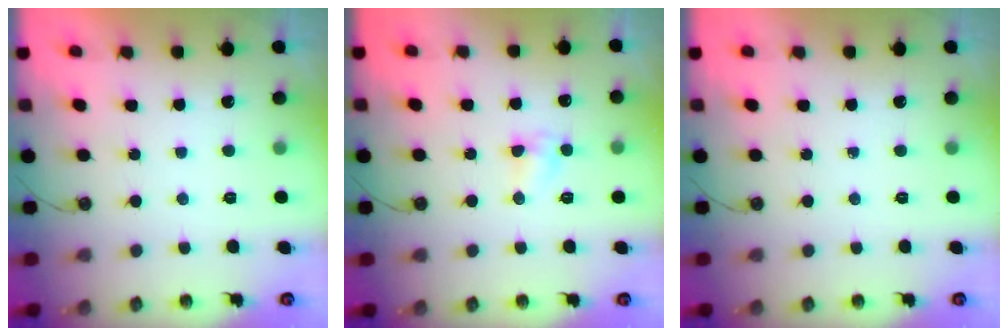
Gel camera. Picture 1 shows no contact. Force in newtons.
{"total": 4.8, "press": 4.7, "slide": 0.5}
{"total": 0.0}